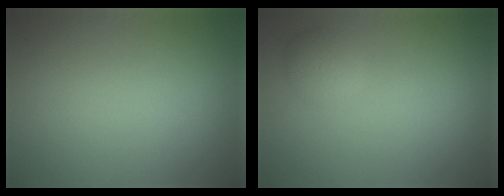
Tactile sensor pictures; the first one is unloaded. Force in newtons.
{"total": 1.6, "press": 1.6, "slide": 0.1}